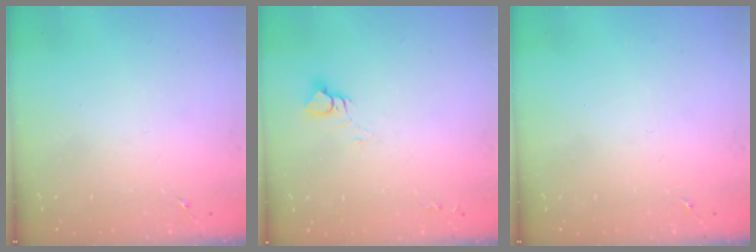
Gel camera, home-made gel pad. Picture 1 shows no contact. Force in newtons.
{"total": 4.6, "press": 4.5, "slide": 0.5}
{"total": 0.0}